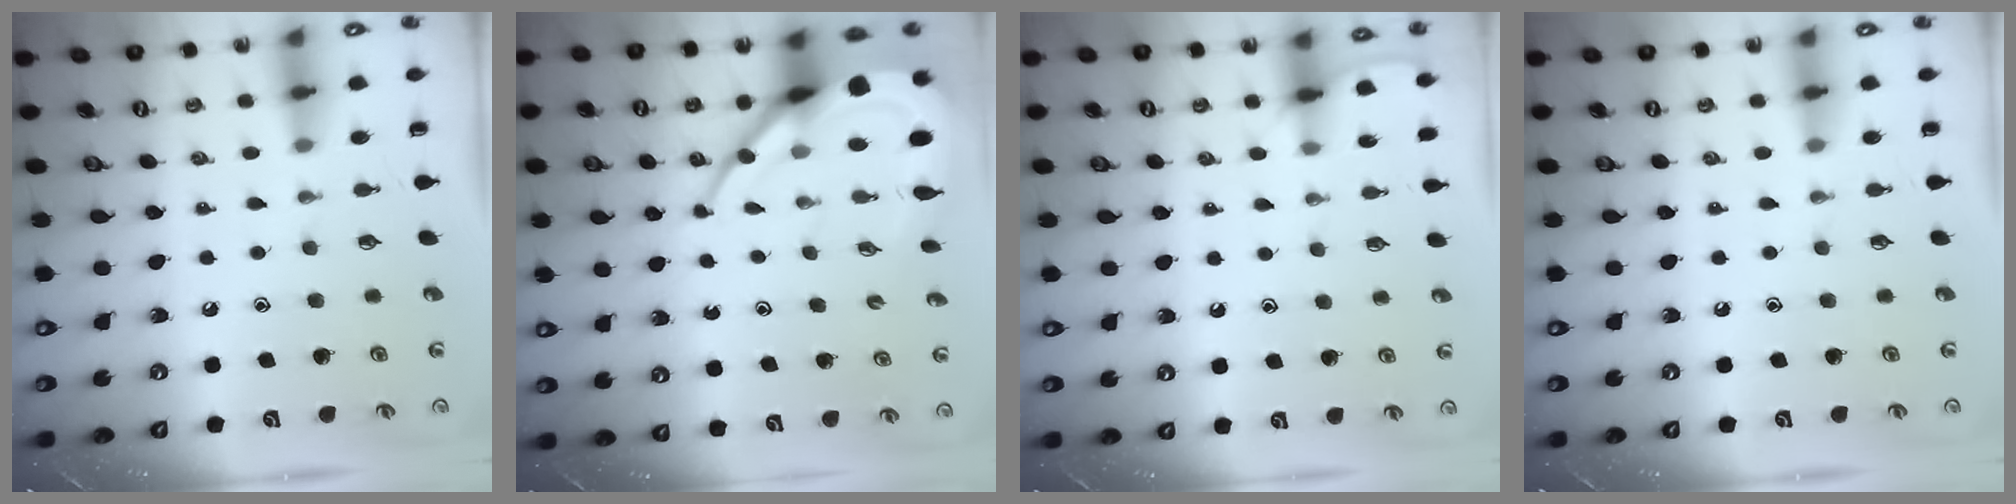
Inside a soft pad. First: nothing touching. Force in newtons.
{"total": 11.6, "press": 11.5, "slide": 1.2}
{"total": 4.0, "press": 3.9, "slide": 0.5}
{"total": 0.0}